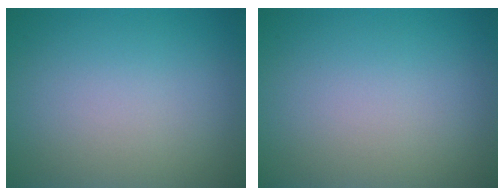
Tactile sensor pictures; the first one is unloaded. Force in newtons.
{"total": 0.0}